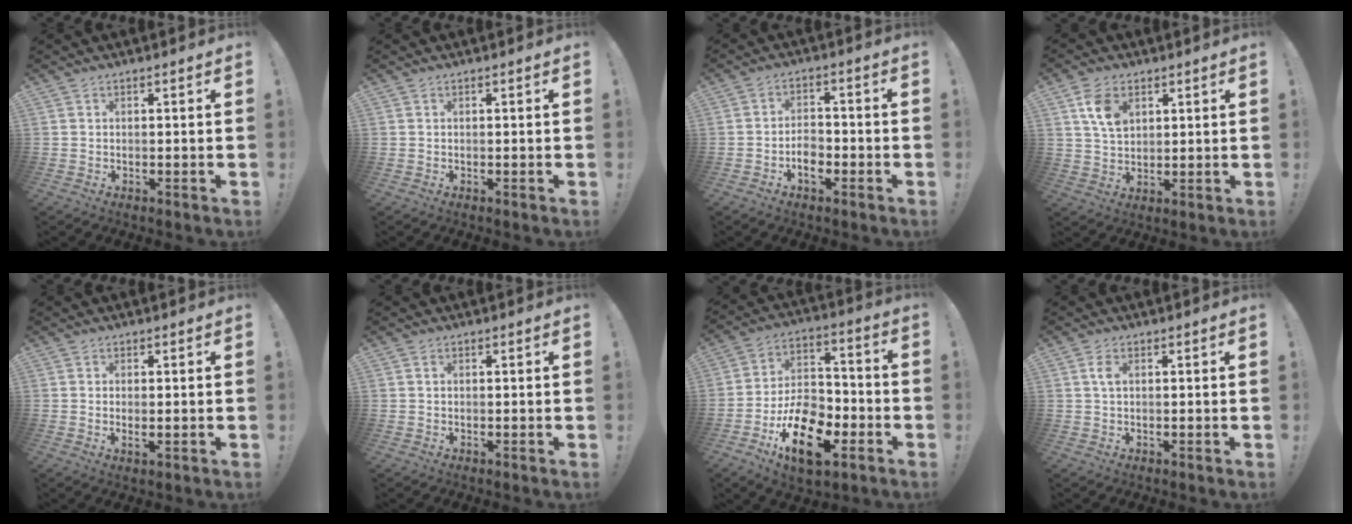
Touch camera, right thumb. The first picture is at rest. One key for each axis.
{"total": 0.0}
{"total": 5.6, "fx": -2.6, "fy": 3.7, "fz": 3.2, "tx": -0.050, "ty": 0.008, "tz": -0.047}
{"total": 8.4, "fx": 3.8, "fy": 5.4, "fz": 5.2, "tx": -0.084, "ty": -0.006, "tz": 0.074}
{"total": 1.9, "fx": 0.4, "fy": 0.7, "fz": 1.8, "tx": -0.019, "ty": -0.005, "tz": 0.005}
{"total": 0.5, "fx": 0.2, "fy": 0.4, "fz": 0.3, "tx": -0.013, "ty": 0.005, "tz": 0.005}
{"total": 19.6, "fx": -9.4, "fy": 11.2, "fz": 13.1, "tx": -0.217, "ty": 0.070, "tz": -0.152}
{"total": 2.6, "fx": 0.7, "fy": 1.2, "fz": 2.2, "tx": -0.044, "ty": 0.005, "tz": 0.011}